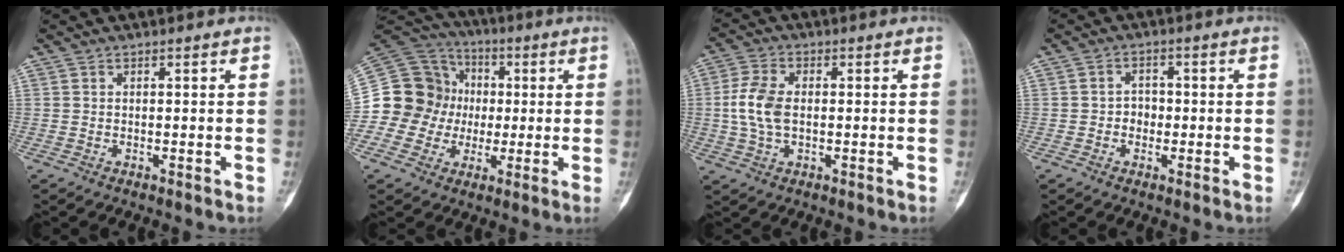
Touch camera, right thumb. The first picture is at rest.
{"total": 18.9, "force": [0.1, 17.8, 6.2], "torque": [-0.095, 0.066, 0.009]}
{"total": 7.4, "force": [0.0, 4.4, 6.0], "torque": [-0.134, 0.010, -0.001]}
{"total": 2.8, "force": [-0.5, 2.5, 1.3], "torque": [0.001, 0.009, -0.015]}